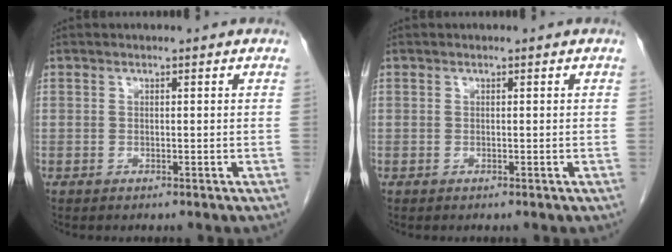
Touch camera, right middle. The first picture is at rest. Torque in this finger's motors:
{"motor_torque": [-0.04, -0.04, 0.00, 0.00]}